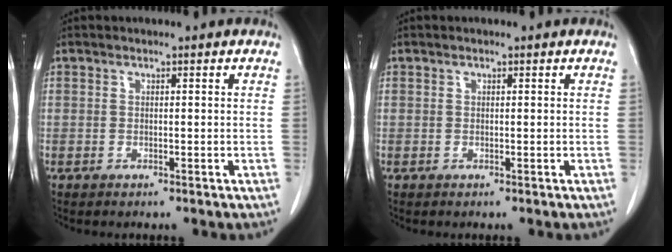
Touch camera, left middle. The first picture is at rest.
{"total": 0.0}